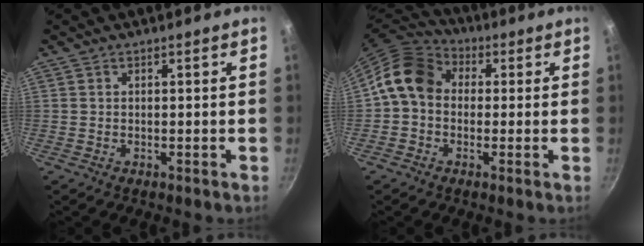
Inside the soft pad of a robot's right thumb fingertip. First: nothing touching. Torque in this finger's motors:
{"motor_torque": [1.75, 1.71, 0.73, -0.49, 0.12]}